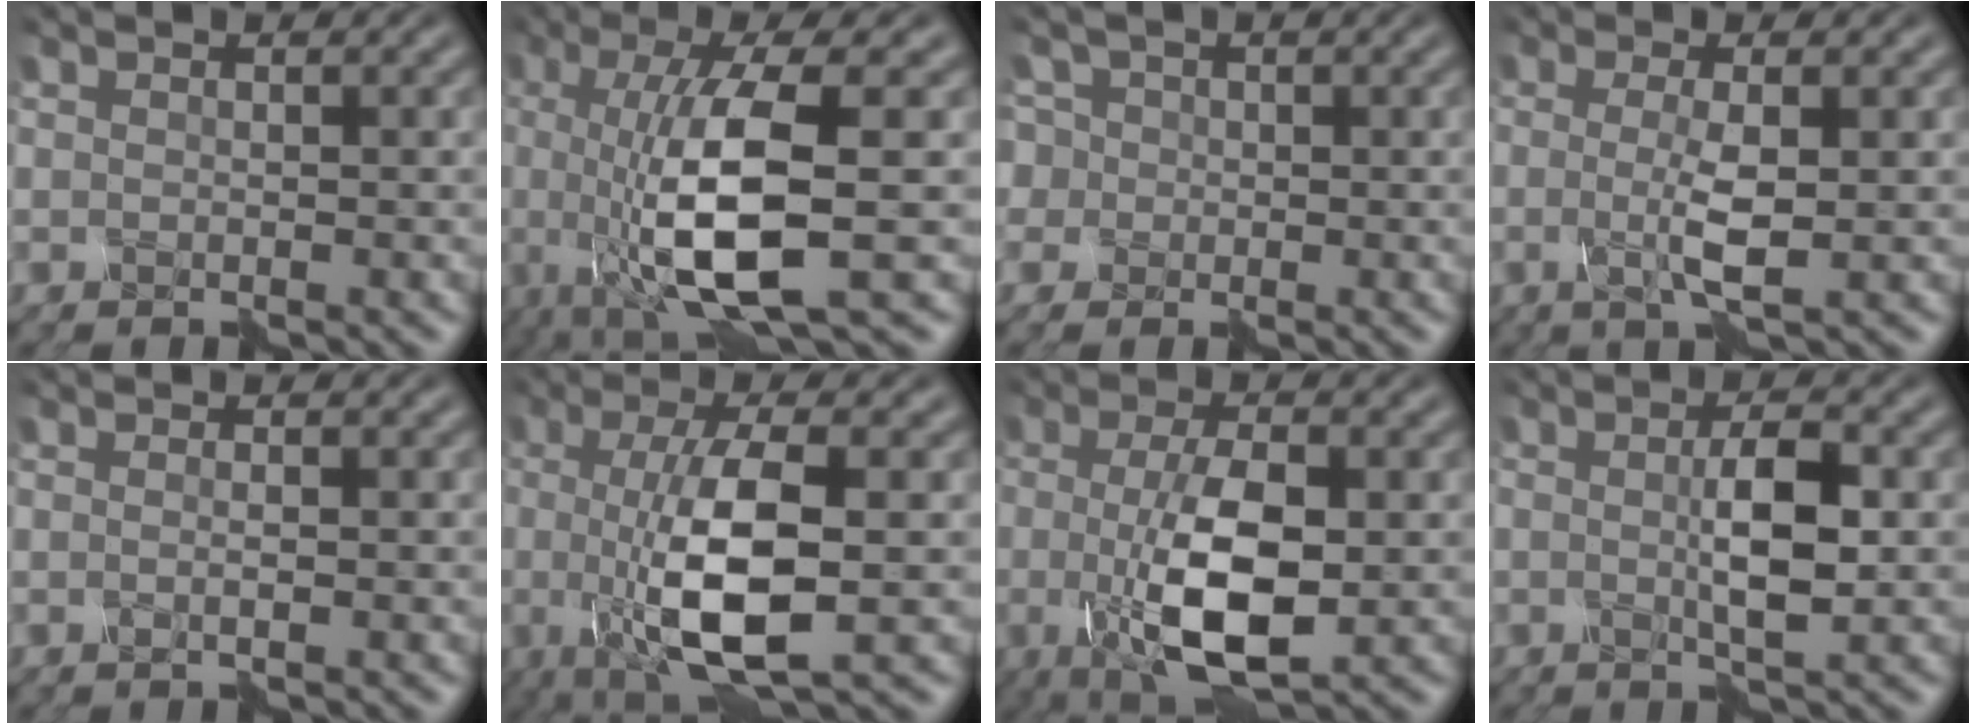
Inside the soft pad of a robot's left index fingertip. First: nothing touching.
{"total": 9.2, "force": [-1.2, 2.2, 8.9], "torque": [-0.164, -0.007, -0.020]}
{"total": 4.6, "force": [1.2, 4.0, 2.0], "torque": [-0.064, 0.028, -0.012]}
{"total": 3.2, "force": [-0.5, 0.2, 3.2], "torque": [-0.076, -0.005, -0.005]}
{"total": 1.0, "force": [0.2, 0.1, 1.0], "torque": [-0.012, -0.001, -0.009]}
{"total": 7.8, "force": [-1.0, 1.9, 7.5], "torque": [-0.151, -0.009, -0.013]}
{"total": 7.4, "force": [-1.1, 2.4, 6.9], "torque": [-0.146, -0.011, -0.015]}
{"total": 3.3, "force": [-0.2, 0.3, 3.2], "torque": [-0.071, 0.002, 0.000]}